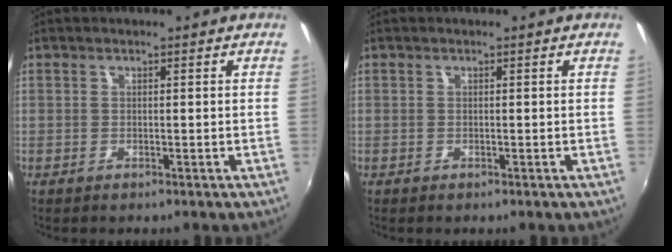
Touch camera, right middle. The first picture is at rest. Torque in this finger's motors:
{"motor_torque": [0.10, -0.10, -0.02, 0.00]}